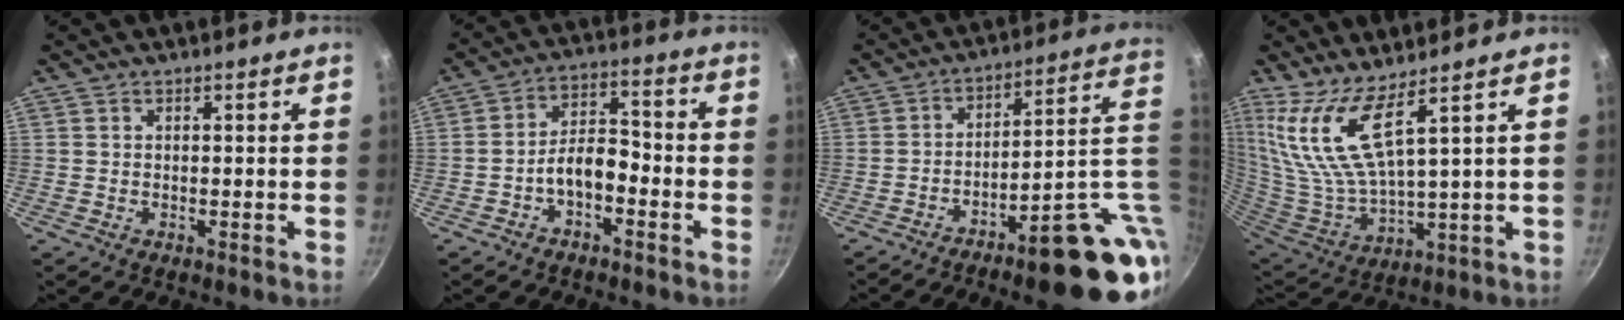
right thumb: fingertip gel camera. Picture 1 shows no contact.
{"total": 7.1, "force": [-3.4, 3.7, 4.9], "torque": [-0.070, 0.048, -0.061]}
{"total": 21.5, "force": [-5.8, 6.9, 19.5], "torque": [-0.204, 0.027, -0.072]}
{"total": 11.9, "force": [7.8, 2.2, 8.8], "torque": [-0.175, -0.069, 0.170]}